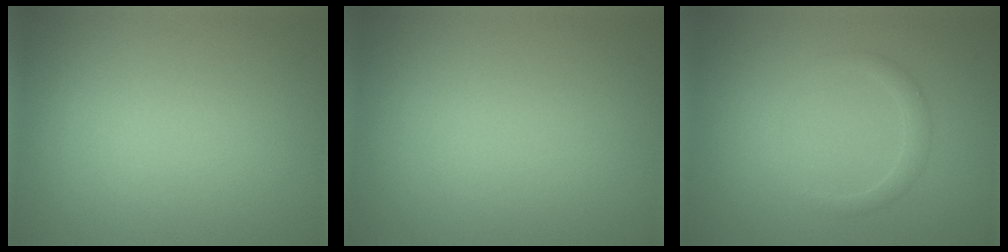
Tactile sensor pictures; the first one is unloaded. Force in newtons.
{"total": 0.0}
{"total": 1.4, "press": 1.4, "slide": 0.1}